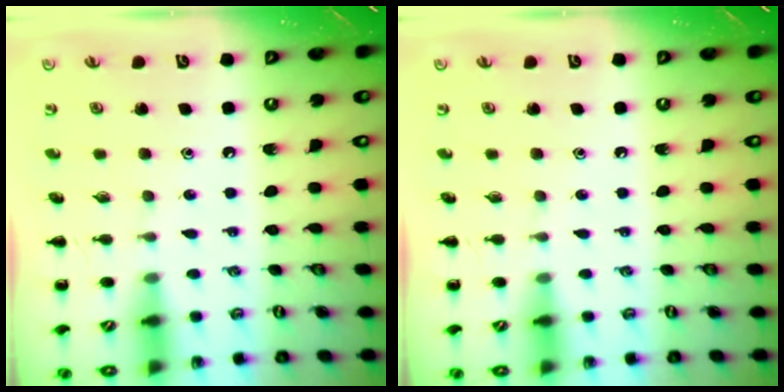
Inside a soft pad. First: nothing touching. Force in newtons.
{"total": 0.0}